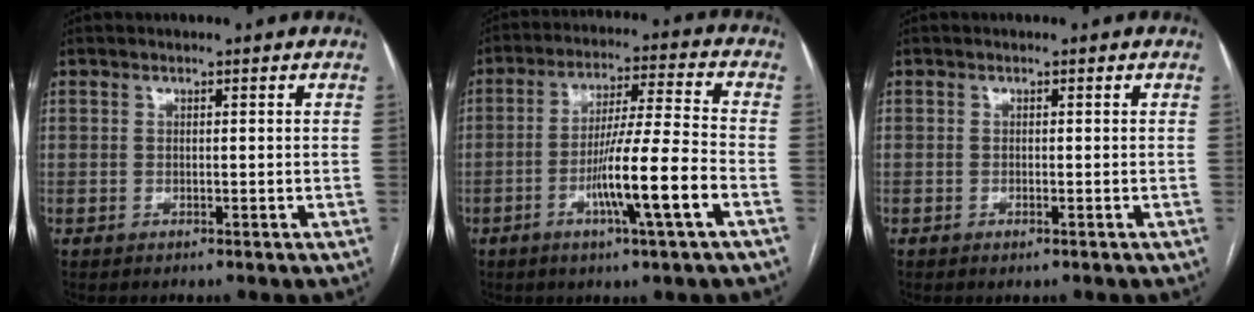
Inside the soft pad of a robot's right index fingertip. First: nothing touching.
{"total": 11.8, "force": [-4.3, -0.7, 11.0], "torque": [-0.195, -0.004, -0.076]}
{"total": 0.6, "force": [-0.4, 0.1, 0.5], "torque": [-0.007, -0.001, -0.004]}